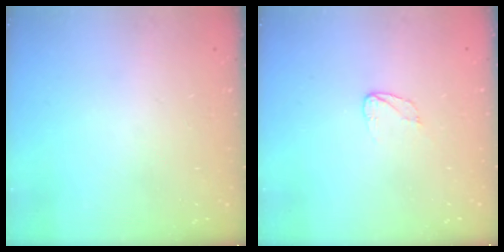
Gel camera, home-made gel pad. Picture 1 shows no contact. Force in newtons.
{"total": 4.0, "press": 4.0, "slide": 0.4}